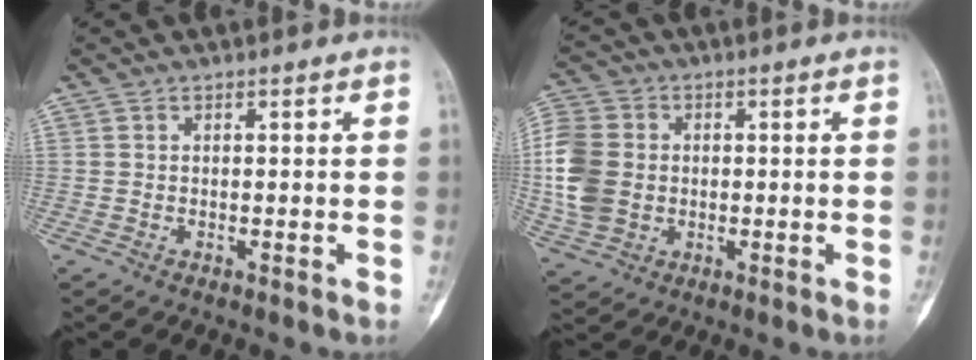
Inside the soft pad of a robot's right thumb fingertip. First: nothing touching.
{"total": 12.3, "force": [-0.4, 9.9, 7.4], "torque": [-0.161, 0.006, -0.007]}